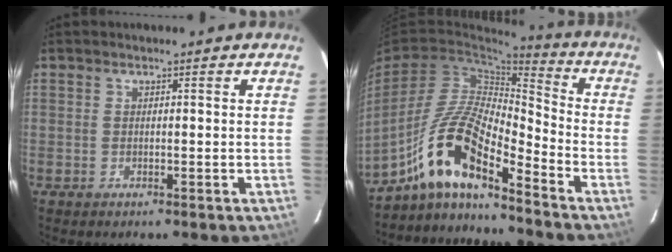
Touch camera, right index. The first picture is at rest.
{"total": 13.5, "force": [-9.2, 2.5, 9.5], "torque": [-0.193, 0.017, -0.168]}